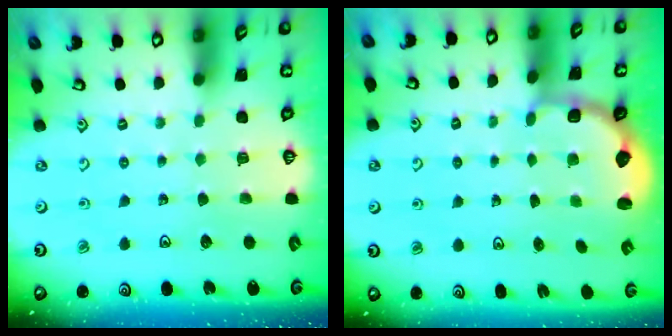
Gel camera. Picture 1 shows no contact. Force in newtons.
{"total": 2.7, "press": 2.0, "slide": 1.8}